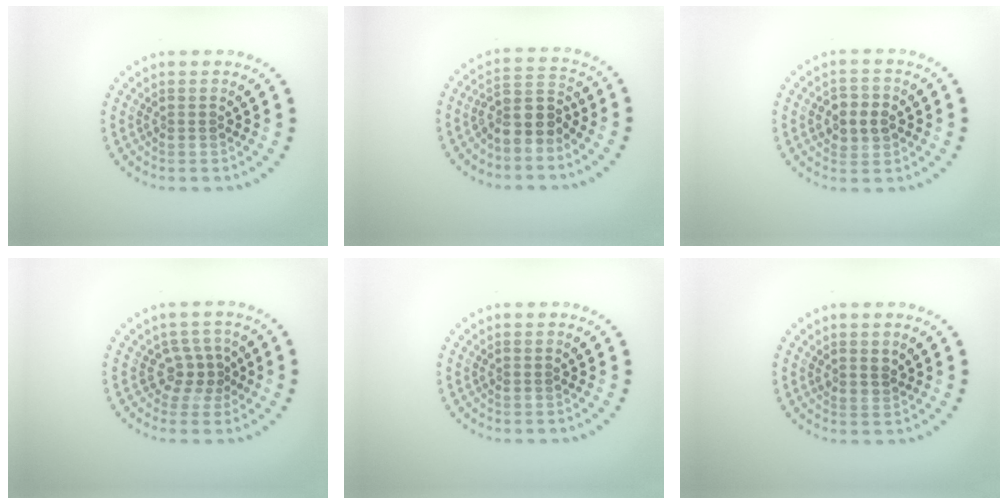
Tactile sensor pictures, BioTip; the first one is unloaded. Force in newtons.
{"total": 3.4, "press": 2.7, "slide": 2.0}
{"total": 2.9, "press": 2.8, "slide": 0.3}
{"total": 2.4, "press": 1.7, "slide": 1.7}
{"total": 0.0}
{"total": 1.0, "press": 0.7, "slide": 0.6}